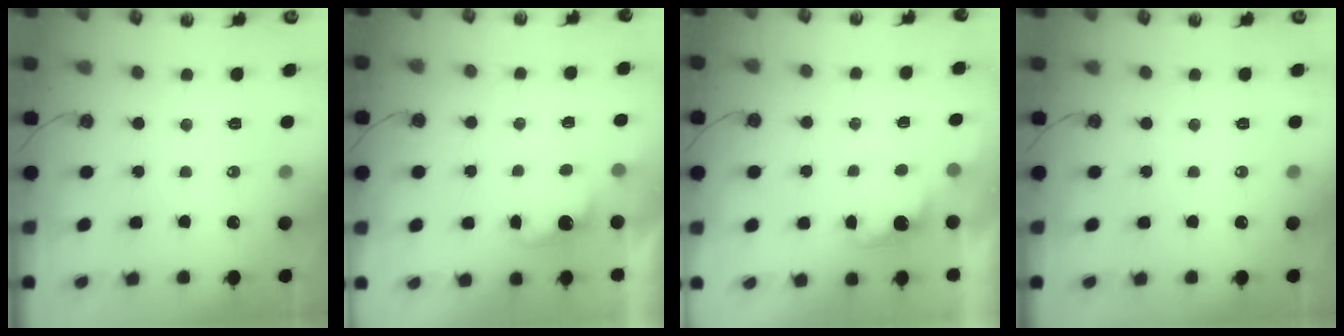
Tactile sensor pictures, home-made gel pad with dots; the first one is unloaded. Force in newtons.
{"total": 1.5, "press": 1.3, "slide": 0.8}
{"total": 1.3, "press": 1.0, "slide": 0.8}
{"total": 0.0}